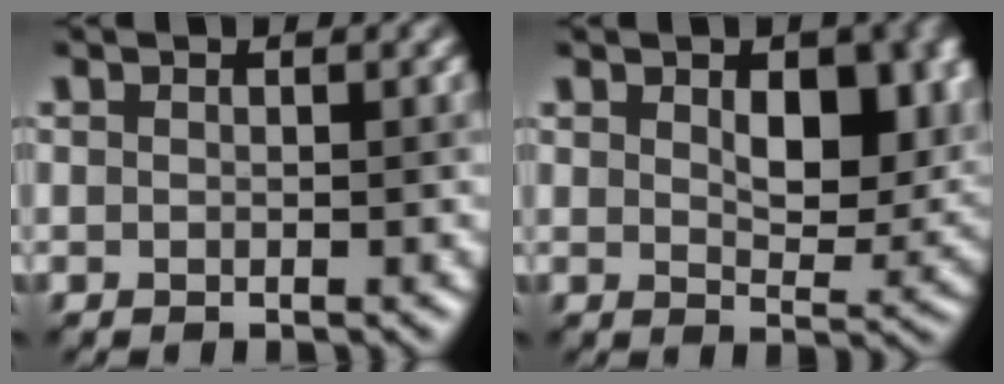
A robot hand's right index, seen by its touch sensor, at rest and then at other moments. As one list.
[{"total": 7.0, "force": [2.0, 3.9, 5.4], "torque": [-0.073, -0.008, 0.044]}]